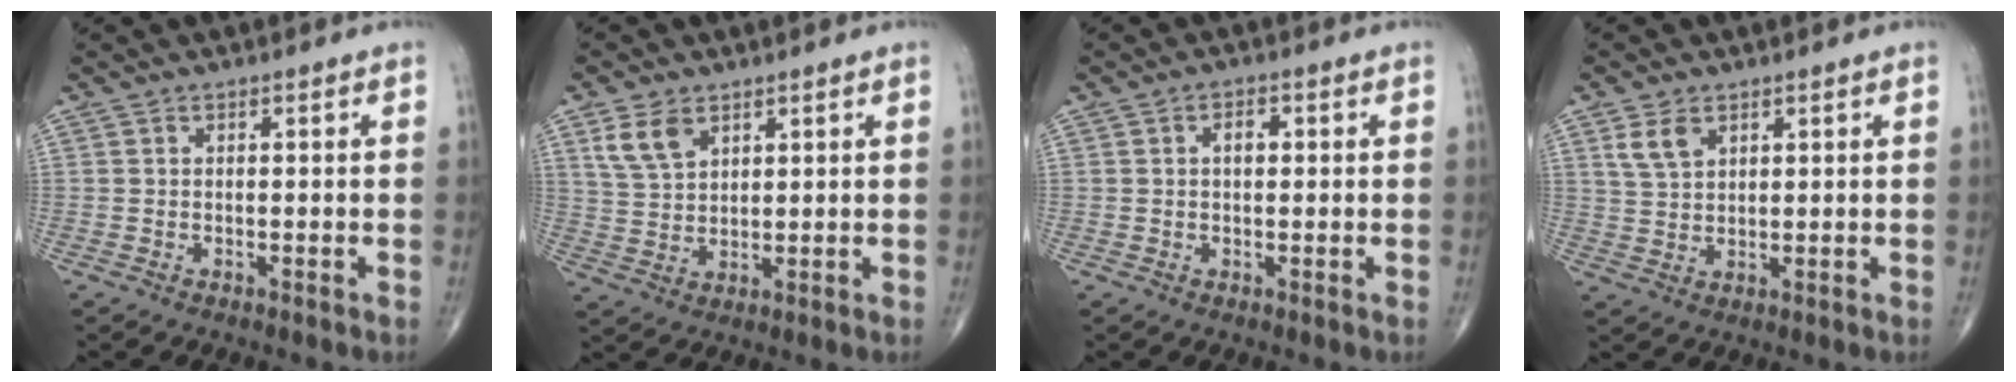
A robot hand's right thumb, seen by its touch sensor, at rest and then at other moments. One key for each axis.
{"total": 6.3, "fx": 3.4, "fy": 3.8, "fz": 3.7, "tx": -0.063, "ty": -0.011, "tz": 0.075}
{"total": 2.5, "fx": 0.4, "fy": 1.5, "fz": 2.0, "tx": -0.030, "ty": 0.006, "tz": 0.006}
{"total": 4.5, "fx": 2.4, "fy": 2.8, "fz": 2.6, "tx": -0.044, "ty": -0.008, "tz": 0.053}